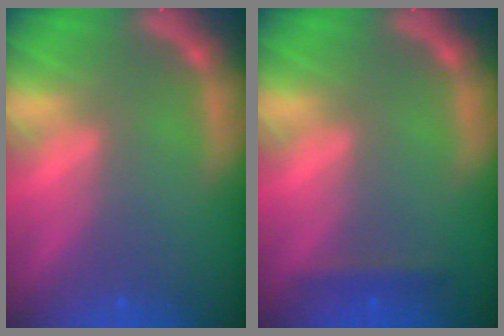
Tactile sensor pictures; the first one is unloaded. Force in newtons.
{"total": 1.4}